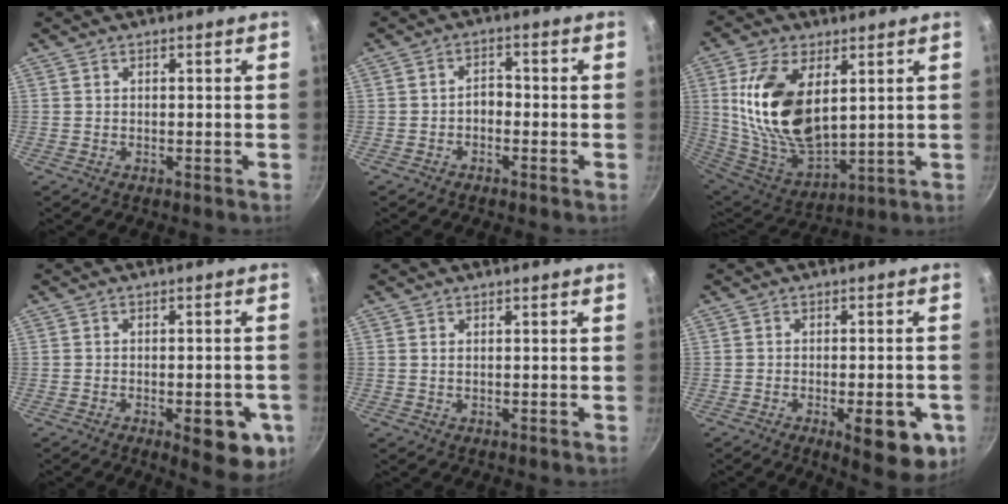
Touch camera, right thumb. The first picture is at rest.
{"total": 2.7, "force": [-1.0, 1.8, 1.7], "torque": [-0.015, 0.017, -0.025]}
{"total": 20.0, "force": [4.6, 10.6, 16.3], "torque": [-0.304, -0.026, 0.100]}
{"total": 9.8, "force": [-3.9, 3.7, 8.2], "torque": [-0.077, 0.007, -0.043]}
{"total": 0.6, "force": [0.2, 0.3, 0.4], "torque": [-0.011, -0.001, 0.004]}
{"total": 10.8, "force": [-4.3, 3.7, 9.1], "torque": [-0.101, 0.005, -0.051]}